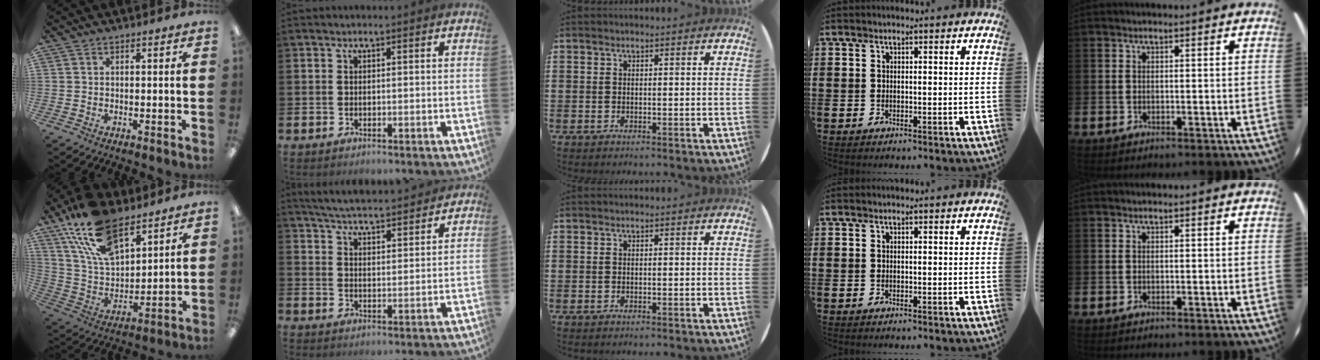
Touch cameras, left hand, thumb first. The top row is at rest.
{"thumb": {"total": 19.4, "force": [12.6, 9.5, 11.3], "torque": [-0.237, -0.058, 0.228]}, "index": {"total": 5.4, "force": [5.4, 0.2, 0.6], "torque": [-0.032, -0.036, 0.095]}}